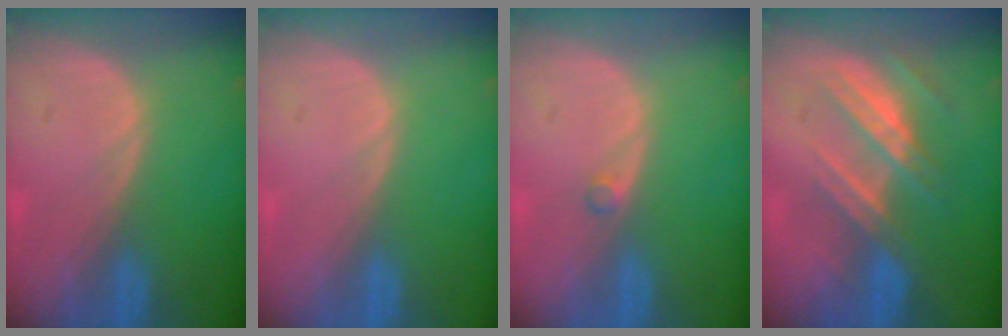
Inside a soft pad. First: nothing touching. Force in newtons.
{"total": 0.0}
{"total": 0.9, "press": 0.9, "slide": 0.2}
{"total": 7.4, "press": 6.9, "slide": 2.7}